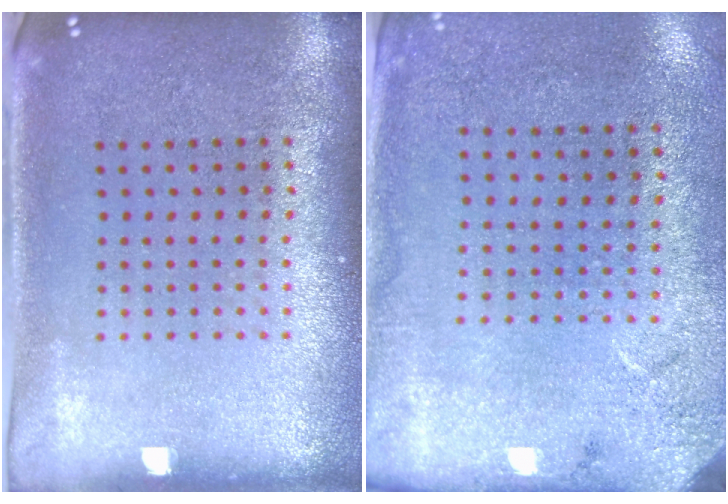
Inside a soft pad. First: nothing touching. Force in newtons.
{"total": 2.6, "press": 2.1, "slide": 1.6}